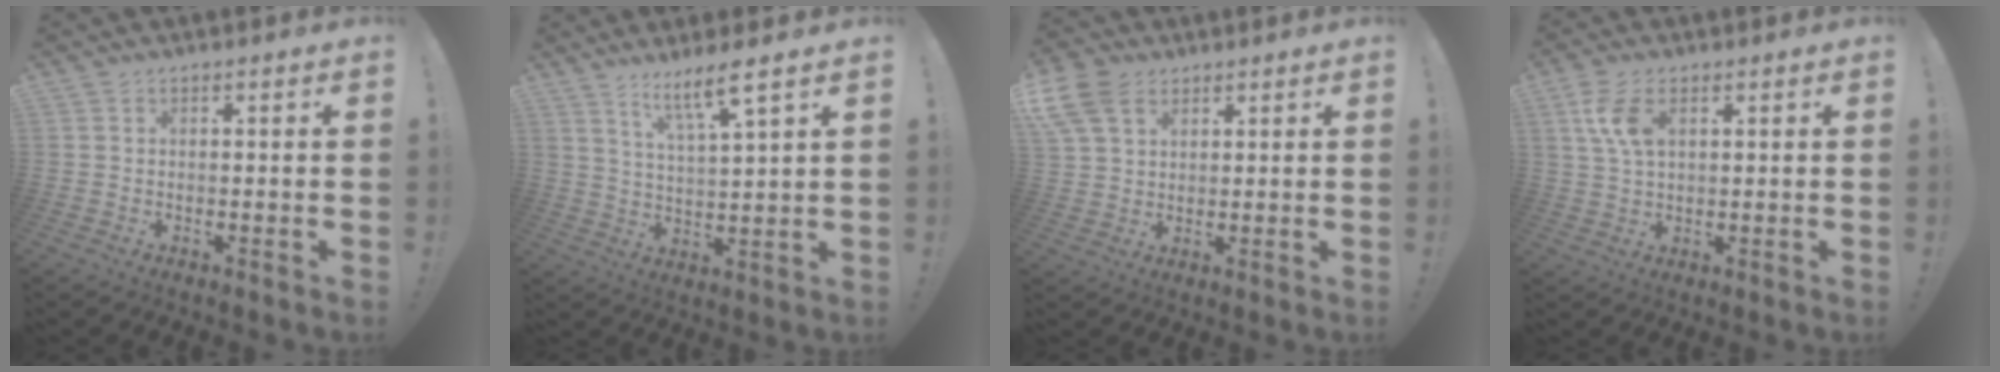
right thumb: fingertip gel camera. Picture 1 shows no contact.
{"total": 8.9, "force": [6.4, 0.5, 6.2], "torque": [-0.102, -0.032, 0.105]}
{"total": 11.1, "force": [5.4, 7.4, 6.2], "torque": [-0.128, -0.013, 0.109]}
{"total": 7.9, "force": [3.0, 4.1, 6.0], "torque": [-0.125, -0.003, 0.054]}